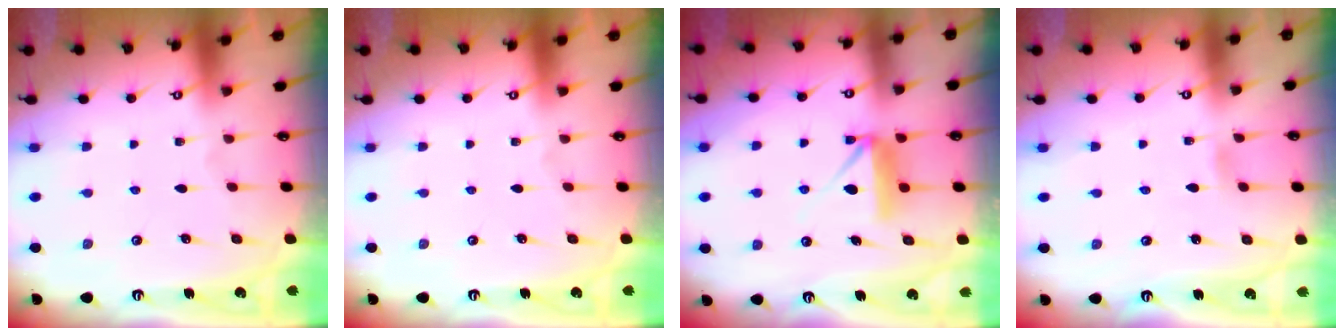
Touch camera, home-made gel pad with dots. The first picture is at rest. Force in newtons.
{"total": 0.0}
{"total": 9.6, "press": 9.6, "slide": 0.3}
{"total": 2.5, "press": 2.5, "slide": 0.3}